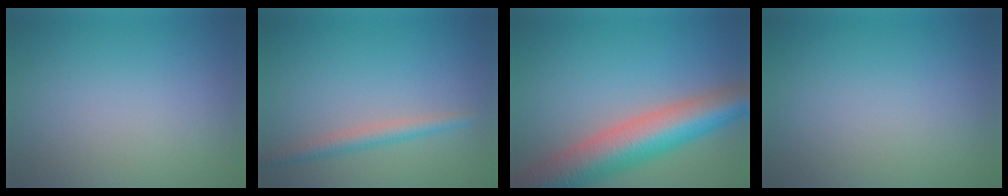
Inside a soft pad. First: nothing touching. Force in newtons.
{"total": 2.3, "press": 2.3, "slide": 0.1}
{"total": 10.1, "press": 10.1, "slide": 0.7}
{"total": 0.0}